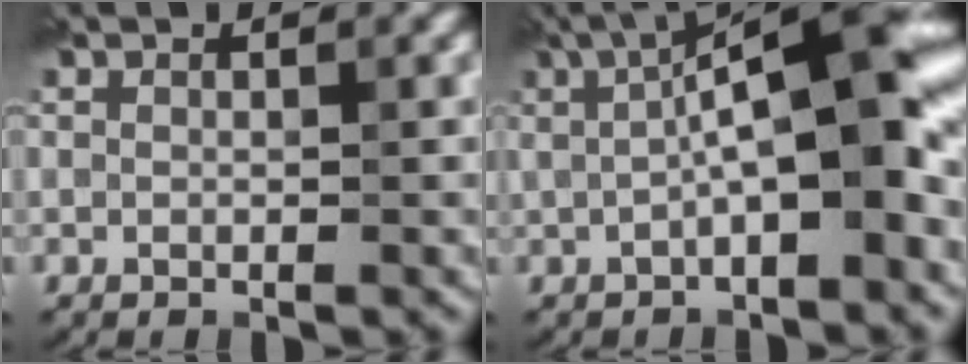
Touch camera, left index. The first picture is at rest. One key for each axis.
{"total": 10.5, "fx": 0.7, "fy": 2.9, "fz": 10.0, "tx": -0.149, "ty": 0.019, "tz": 0.004}